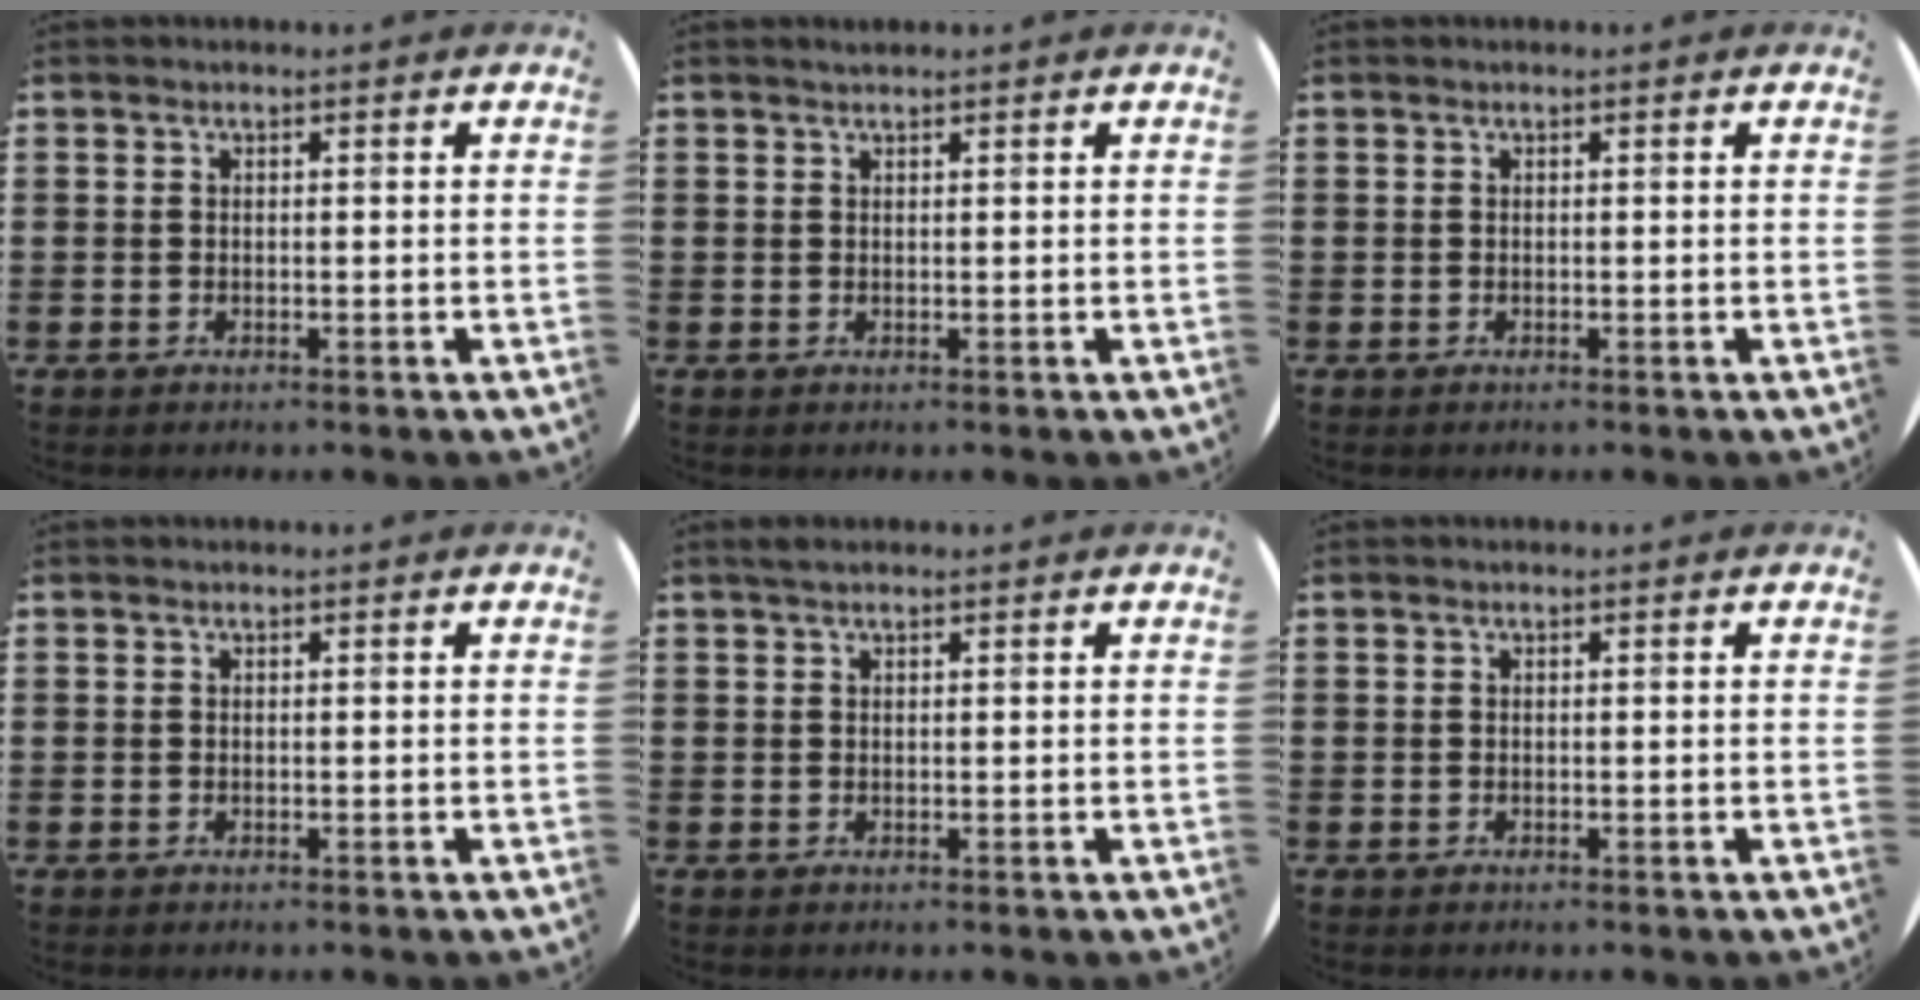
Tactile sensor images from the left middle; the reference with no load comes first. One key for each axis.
{"total": 0.6, "fx": 0.5, "fy": 0.0, "fz": 0.1, "tx": 0.000, "ty": 0.000, "tz": 0.010}
{"total": 0.0}
{"total": 0.0}
{"total": 0.9, "fx": 0.7, "fy": 0.2, "fz": 0.3, "tx": -0.007, "ty": 0.004, "tz": 0.013}
{"total": 0.0}